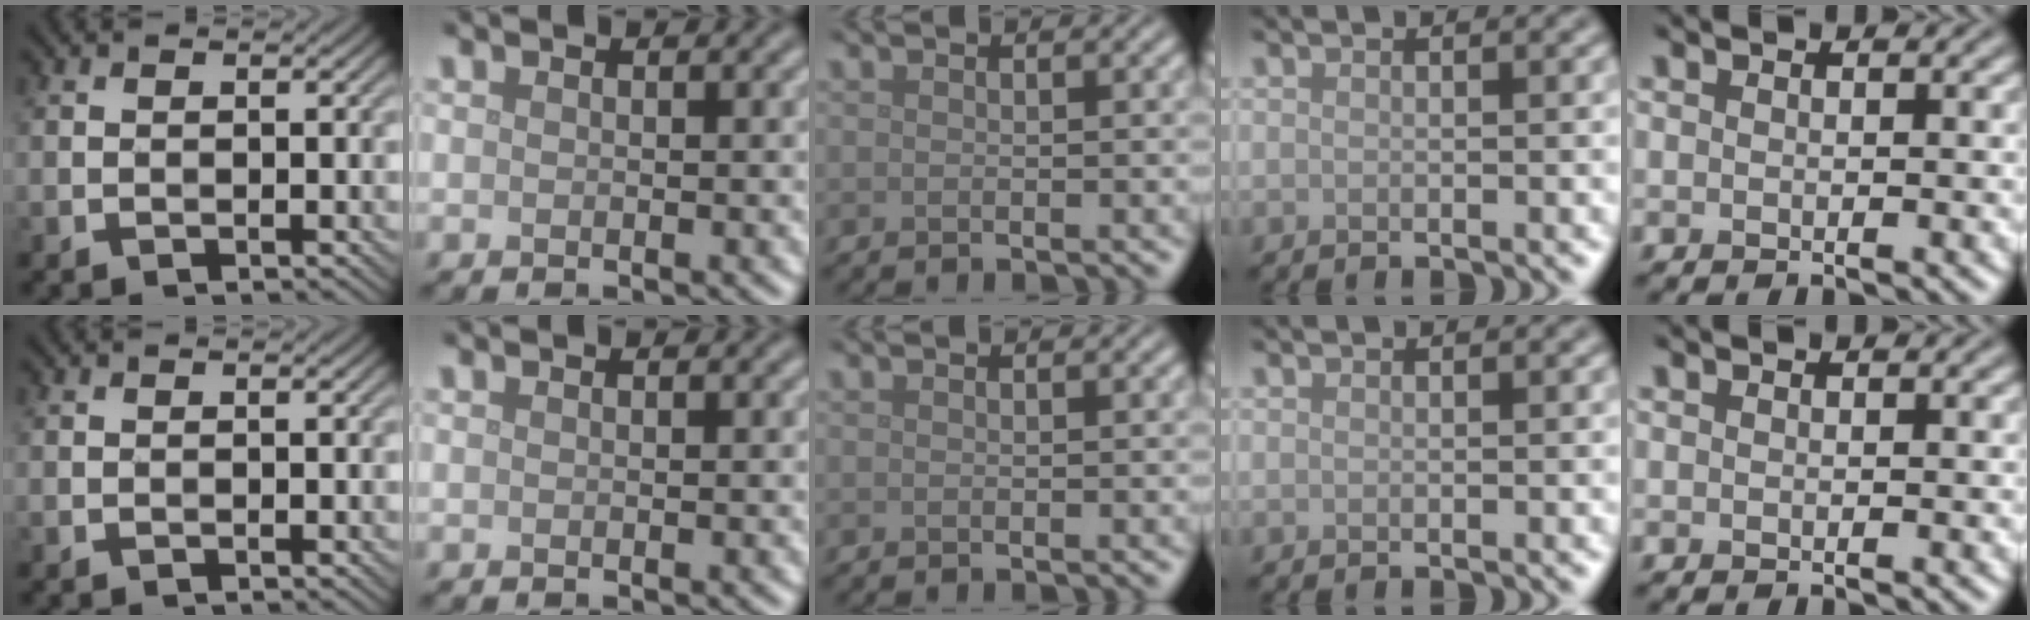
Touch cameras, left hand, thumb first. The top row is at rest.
{}